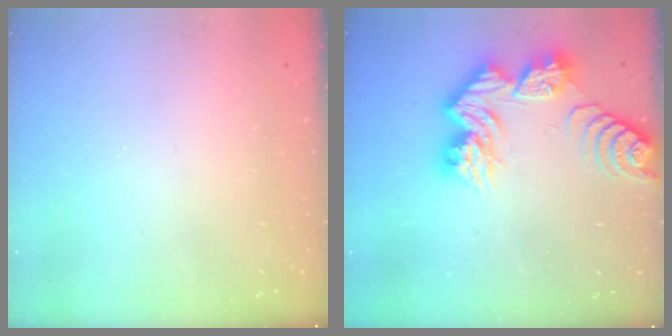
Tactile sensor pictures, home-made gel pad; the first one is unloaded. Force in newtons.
{"total": 13.8, "press": 13.7, "slide": 1.2}